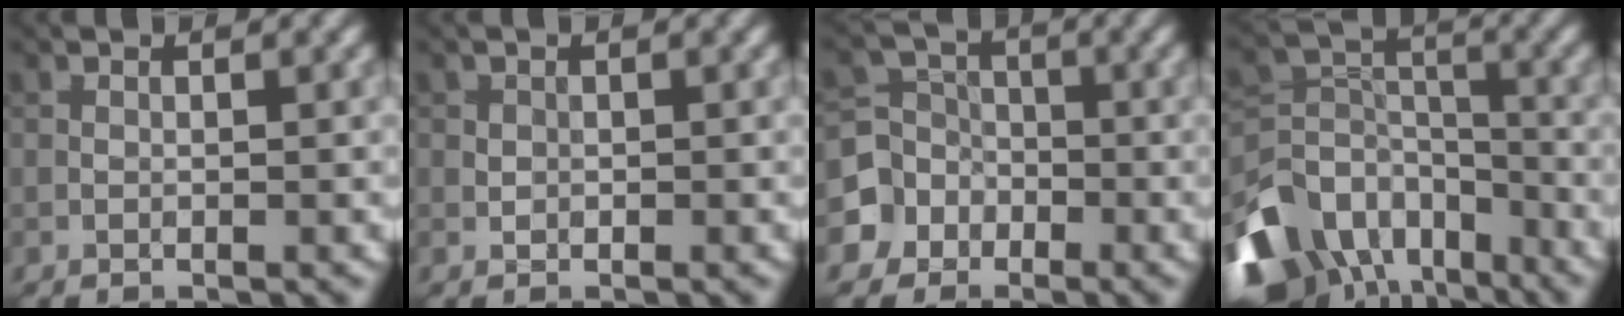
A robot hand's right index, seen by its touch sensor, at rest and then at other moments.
{"total": 0.6, "force": [0.1, 0.6, 0.1], "torque": [0.003, -0.003, -0.001]}
{"total": 5.5, "force": [-2.5, 4.9, 0.5], "torque": [0.007, 0.002, -0.073]}
{"total": 11.7, "force": [-7.2, 7.3, 5.6], "torque": [-0.130, -0.007, -0.136]}